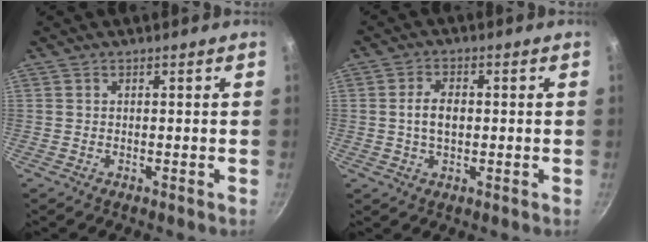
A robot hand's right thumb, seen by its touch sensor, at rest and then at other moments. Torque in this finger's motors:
{"motor_torque": [-0.29, 0.37, 0.39, 0.16, 0.01]}